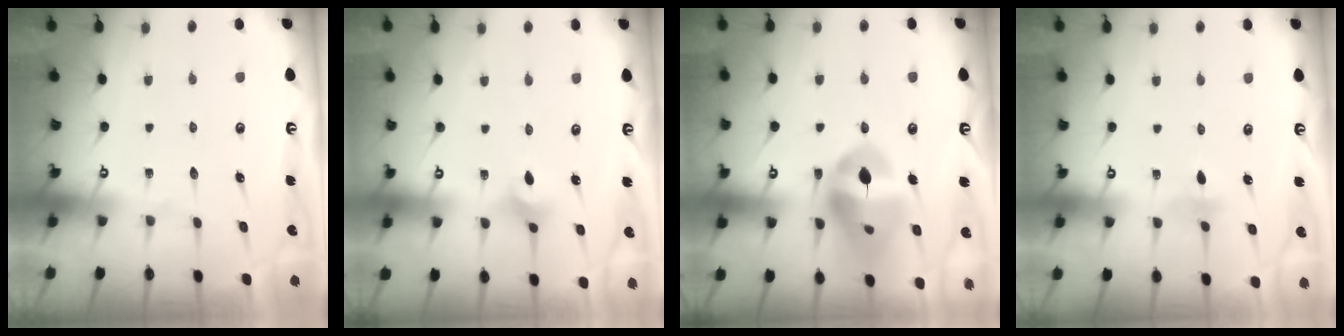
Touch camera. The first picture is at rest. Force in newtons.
{"total": 3.3, "press": 3.2, "slide": 0.8}
{"total": 17.4, "press": 17.2, "slide": 2.0}
{"total": 2.8, "press": 2.7, "slide": 0.9}